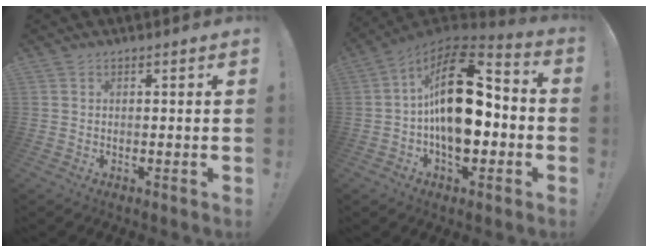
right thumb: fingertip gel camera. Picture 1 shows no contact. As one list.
[{"total": 22.5, "force": [1.0, 13.1, 18.3], "torque": [-0.290, 0.009, 0.023]}]